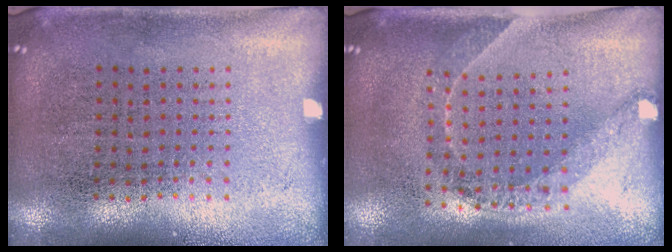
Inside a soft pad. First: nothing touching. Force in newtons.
{"total": 1.5, "press": 1.1, "slide": 0.9}